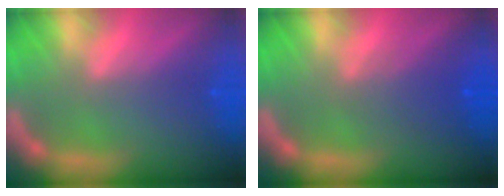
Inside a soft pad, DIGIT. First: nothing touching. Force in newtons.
{"total": 3.1}